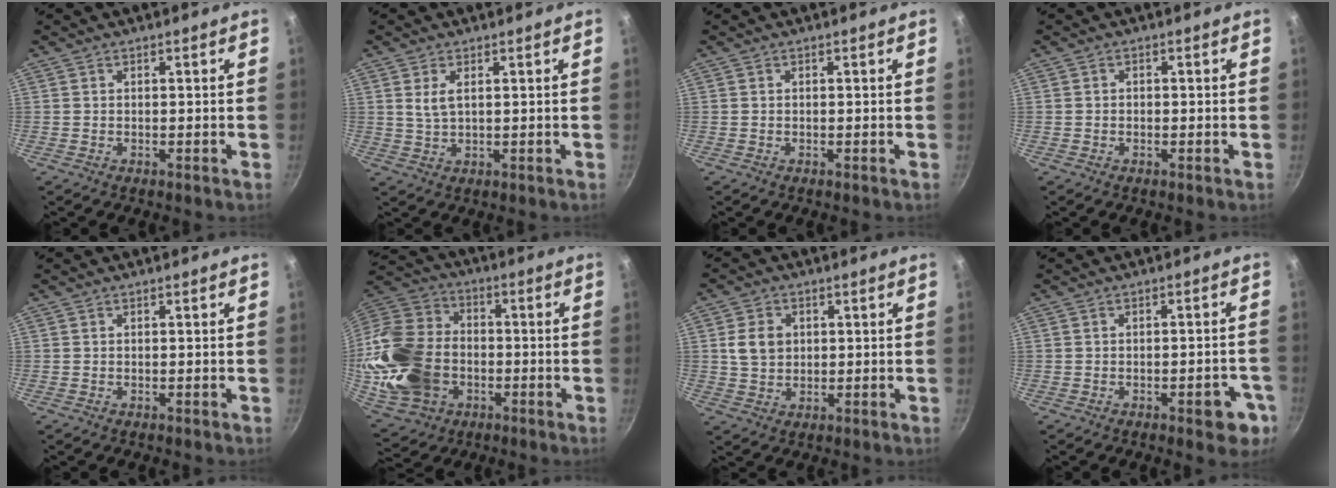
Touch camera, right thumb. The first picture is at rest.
{"total": 3.3, "force": [1.1, 1.5, 2.7], "torque": [-0.054, -0.007, 0.025]}
{"total": 0.0}
{"total": 0.6, "force": [-0.3, 0.5, 0.2], "torque": [-0.003, 0.001, -0.005]}
{"total": 0.0}
{"total": 22.3, "force": [-3.8, 16.7, 14.2], "torque": [-0.282, 0.034, -0.061]}
{"total": 6.0, "force": [1.1, 4.8, 3.4], "torque": [-0.047, 0.003, 0.018]}
{"total": 6.3, "force": [-2.8, 2.6, 5.0], "torque": [-0.040, 0.019, -0.030]}